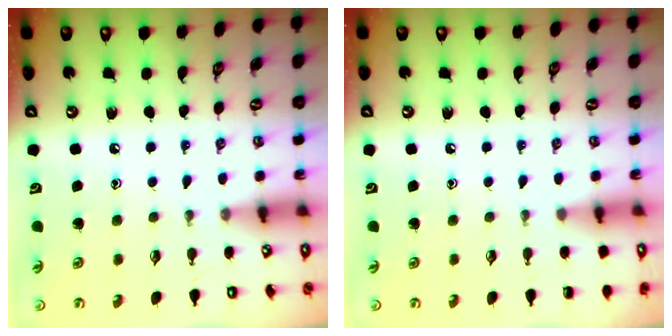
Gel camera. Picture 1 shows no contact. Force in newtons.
{"total": 0.0}